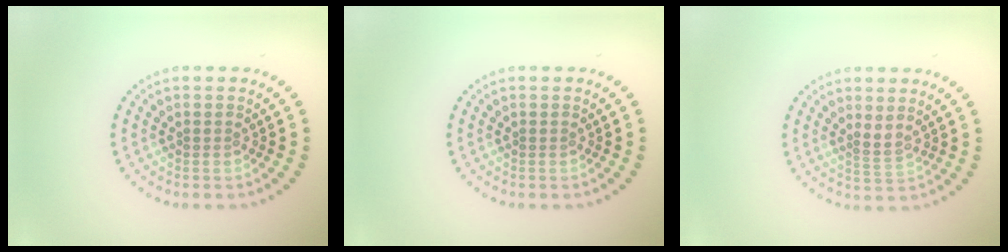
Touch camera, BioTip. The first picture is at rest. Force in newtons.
{"total": 0.0}
{"total": 1.4, "press": 1.0, "slide": 0.9}